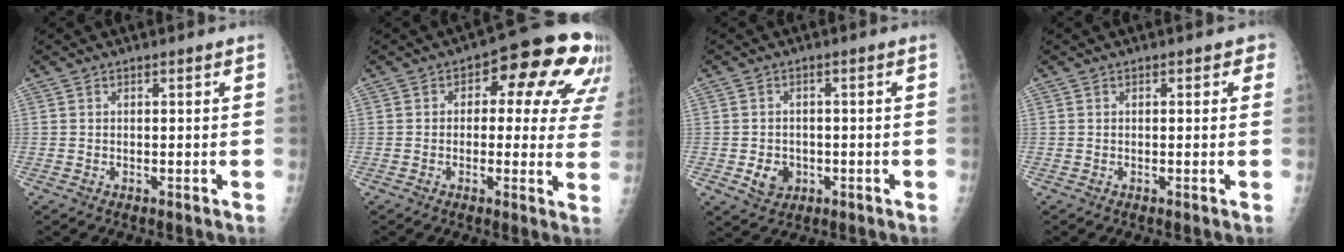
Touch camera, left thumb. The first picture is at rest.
{"total": 15.8, "force": [6.0, 8.4, 12.0], "torque": [-0.080, 0.006, 0.057]}
{"total": 4.4, "force": [-1.2, 3.7, 2.1], "torque": [-0.022, 0.004, -0.012]}
{"total": 1.7, "force": [0.7, 1.1, 1.1], "torque": [0.004, 0.003, 0.003]}